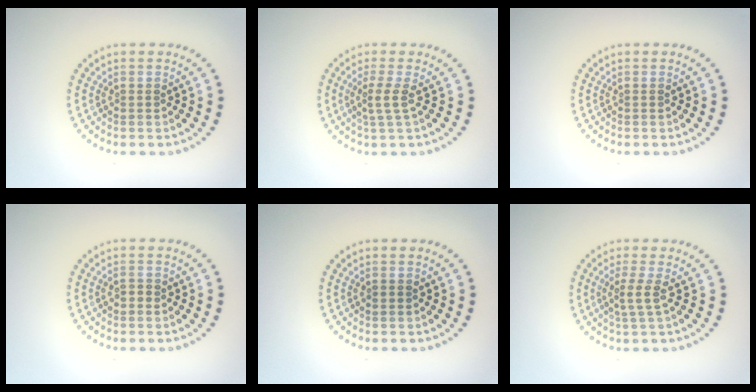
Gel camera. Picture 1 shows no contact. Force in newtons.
{"total": 1.9, "press": 1.4, "slide": 1.3}
{"total": 0.0}
{"total": 0.9, "press": 0.8, "slide": 0.2}
{"total": 0.7, "press": 0.7, "slide": 0.1}
{"total": 1.9, "press": 1.4, "slide": 1.3}